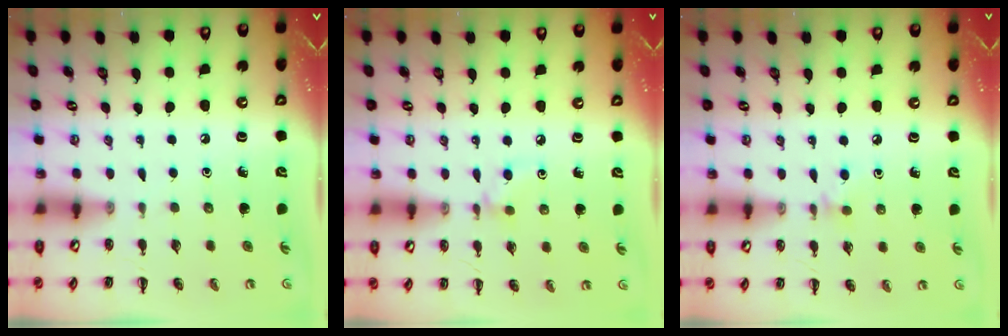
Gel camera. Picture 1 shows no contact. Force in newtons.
{"total": 4.7, "press": 4.5, "slide": 1.4}
{"total": 4.2, "press": 3.9, "slide": 1.5}